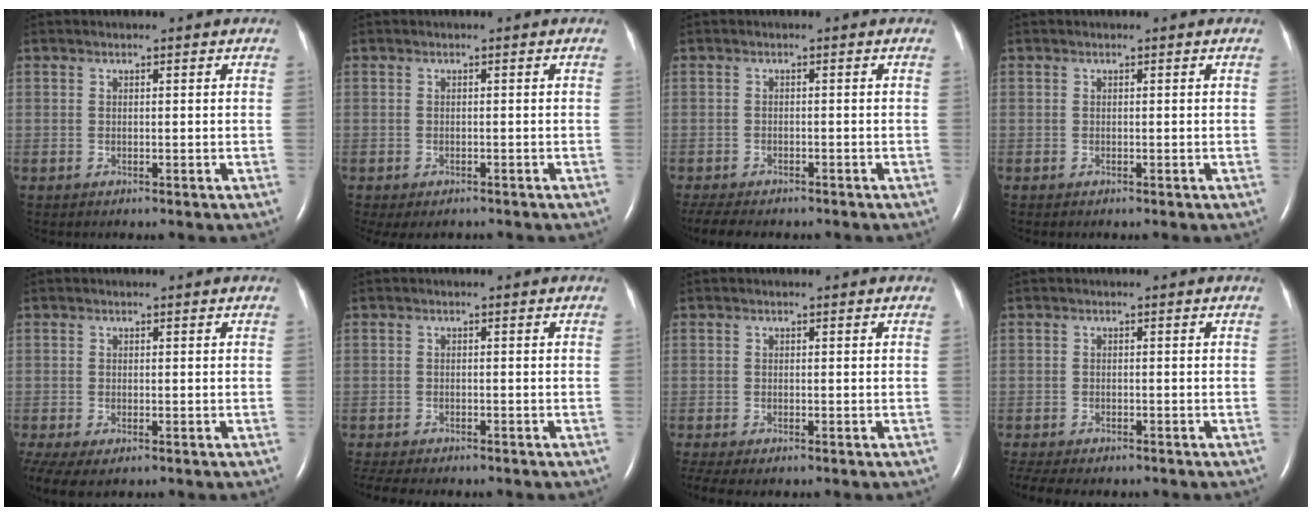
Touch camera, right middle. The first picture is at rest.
{"total": 4.6, "force": [-3.7, 2.0, 1.9], "torque": [-0.021, -0.004, -0.048]}
{"total": 8.8, "force": [-7.3, 2.7, 4.1], "torque": [-0.073, -0.004, -0.101]}
{"total": 0.0}
{"total": 8.4, "force": [-5.1, 4.0, 5.4], "torque": [-0.131, -0.016, -0.077]}
{"total": 9.2, "force": [-7.8, 2.5, 4.2], "torque": [-0.067, -0.002, -0.107]}
{"total": 5.3, "force": [-4.0, 1.6, 3.0], "torque": [-0.056, -0.012, -0.063]}
{"total": 9.8, "force": [-8.1, 3.2, 4.5], "torque": [-0.088, -0.003, -0.112]}